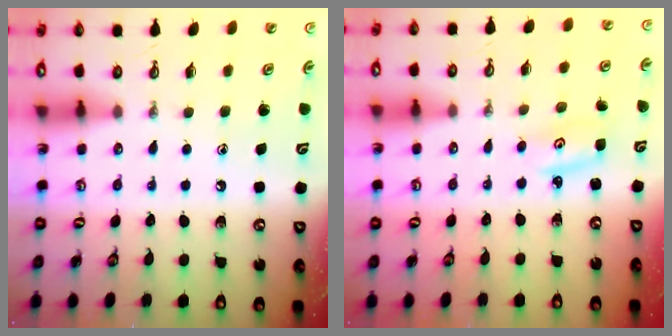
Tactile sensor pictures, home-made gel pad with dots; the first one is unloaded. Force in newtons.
{"total": 2.6, "press": 2.6, "slide": 0.3}